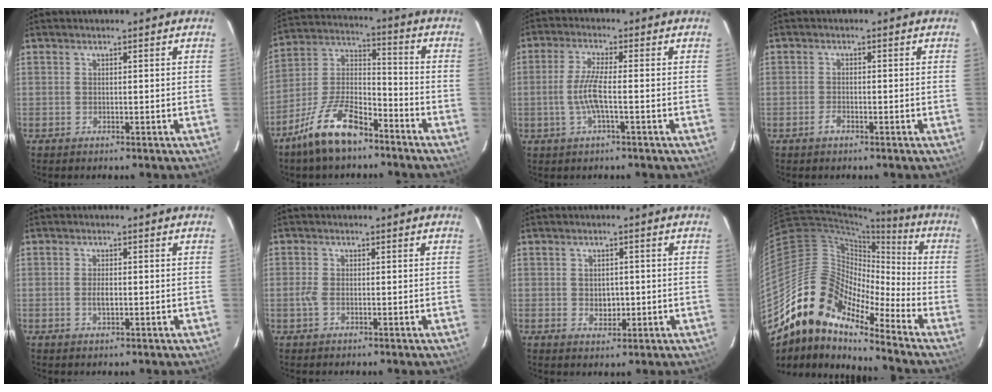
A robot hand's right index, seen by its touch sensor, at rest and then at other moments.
{"total": 14.3, "force": [-9.6, 5.6, 9.0], "torque": [-0.188, 0.013, -0.178]}
{"total": 5.9, "force": [-1.5, 0.2, 5.7], "torque": [-0.117, -0.003, -0.028]}
{"total": 1.8, "force": [-1.2, 0.9, 0.9], "torque": [-0.020, 0.001, -0.024]}
{"total": 2.0, "force": [-0.3, 0.8, 1.8], "torque": [-0.033, -0.001, -0.005]}
{"total": 2.0, "force": [-0.5, 1.1, 1.6], "torque": [-0.037, 0.000, -0.010]}
{"total": 3.4, "force": [-0.3, 2.6, 2.1], "torque": [-0.032, 0.001, 0.000]}
{"total": 15.9, "force": [-12.5, 5.4, 8.2], "torque": [-0.128, 0.005, -0.257]}